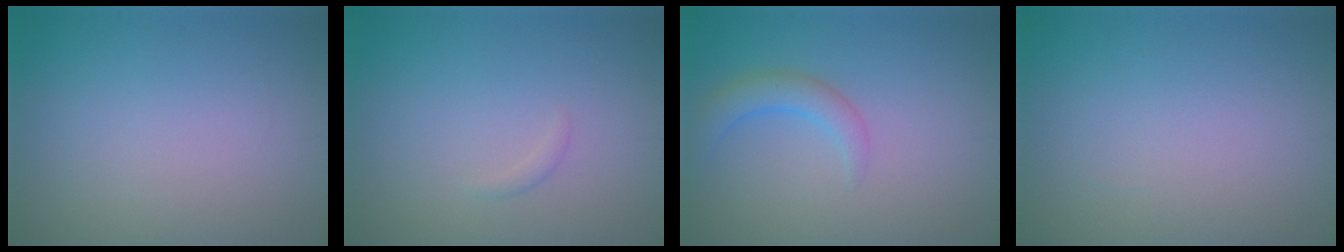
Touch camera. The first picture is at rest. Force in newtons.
{"total": 0.5, "press": 0.5, "slide": 0.0}
{"total": 2.3, "press": 2.3, "slide": 0.2}
{"total": 0.0}